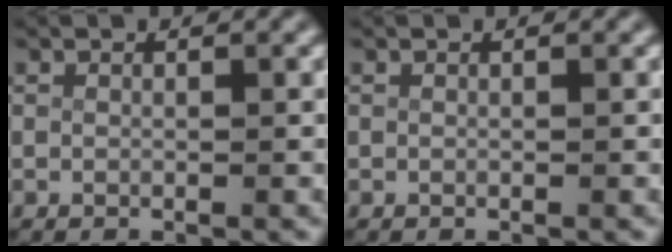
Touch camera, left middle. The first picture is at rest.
{"total": 0.0}